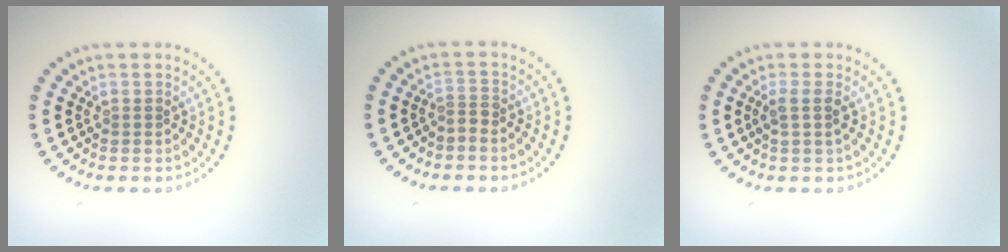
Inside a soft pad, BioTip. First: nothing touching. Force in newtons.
{"total": 1.0, "press": 0.4, "slide": 0.9}
{"total": 1.5, "press": 1.2, "slide": 0.9}